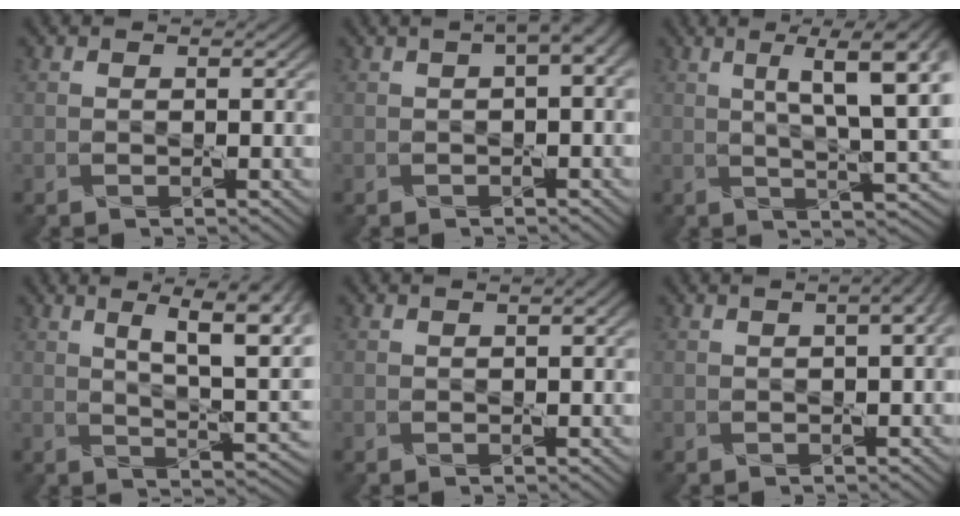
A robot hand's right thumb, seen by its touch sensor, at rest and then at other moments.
{"total": 3.2, "force": [0.7, 0.8, 3.0], "torque": [-0.044, 0.012, 0.010]}
{"total": 10.9, "force": [2.9, 2.8, 10.2], "torque": [-0.158, 0.015, 0.045]}
{"total": 10.8, "force": [4.0, 3.6, 9.4], "torque": [-0.147, 0.006, 0.059]}
{"total": 1.0, "force": [0.3, 0.2, 1.0], "torque": [-0.015, 0.006, 0.004]}
{"total": 4.3, "force": [0.9, 1.8, 3.8], "torque": [-0.036, 0.011, 0.005]}